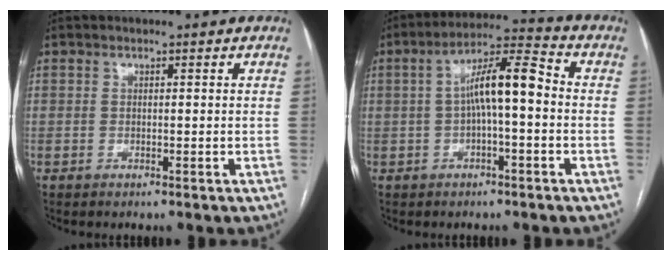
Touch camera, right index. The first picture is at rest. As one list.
[{"total": 8.9, "force": [-0.1, 1.7, 8.7], "torque": [-0.154, 0.031, -0.005]}]